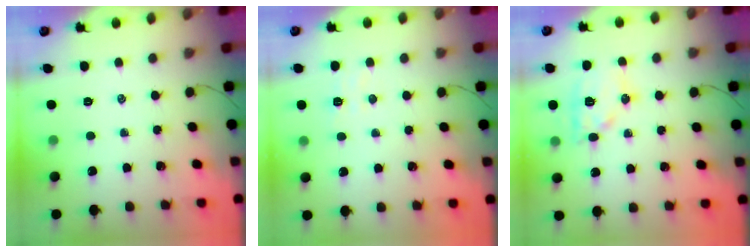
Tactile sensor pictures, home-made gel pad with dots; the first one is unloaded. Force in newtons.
{"total": 5.4, "press": 5.4, "slide": 0.8}
{"total": 11.3, "press": 11.3, "slide": 0.9}